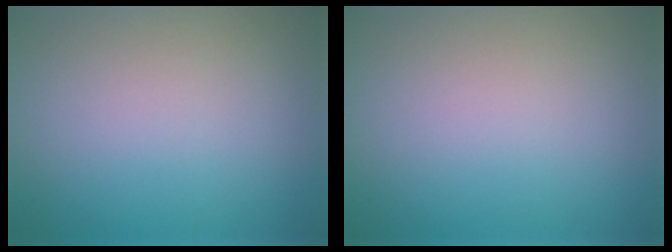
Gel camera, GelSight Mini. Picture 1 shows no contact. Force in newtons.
{"total": 0.0}